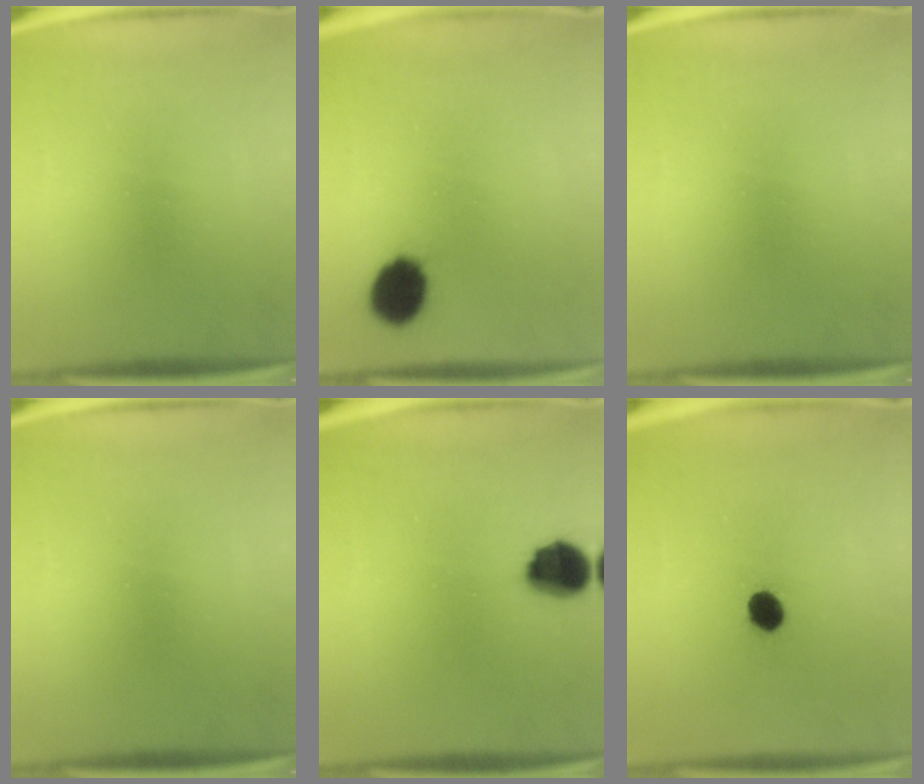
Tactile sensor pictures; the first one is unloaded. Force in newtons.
{"total": 9.1}
{"total": 0.0}
{"total": 0.0}
{"total": 9.1}
{"total": 4.2}